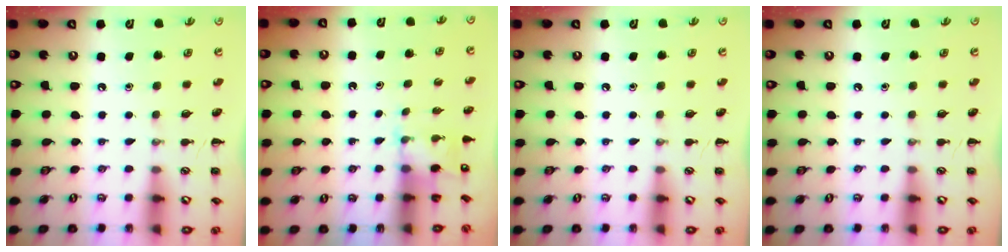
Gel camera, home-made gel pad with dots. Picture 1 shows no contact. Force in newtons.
{"total": 3.8, "press": 3.7, "slide": 0.8}
{"total": 0.0}
{"total": 0.0}